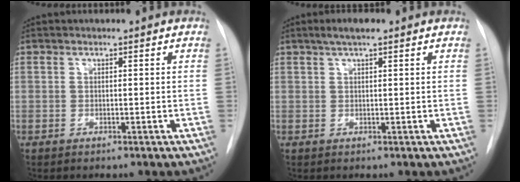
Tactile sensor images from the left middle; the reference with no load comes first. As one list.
[{"total": 2.9, "force": [1.9, 0.5, 2.2], "torque": [-0.043, 0.010, 0.033]}]